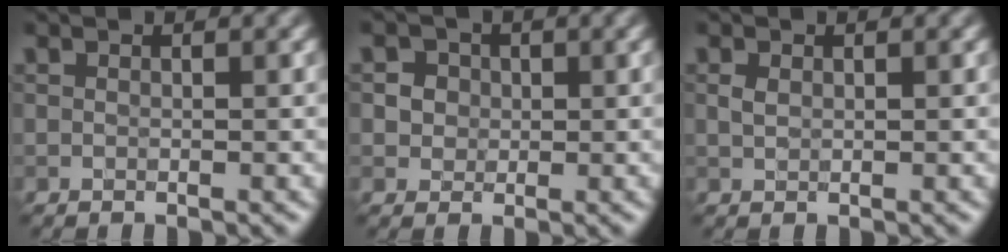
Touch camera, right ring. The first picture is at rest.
{"total": 3.8, "force": [1.4, 3.2, 1.6], "torque": [-0.024, 0.011, 0.019]}
{"total": 0.9, "force": [0.3, 0.6, 0.6], "torque": [-0.016, 0.000, 0.007]}